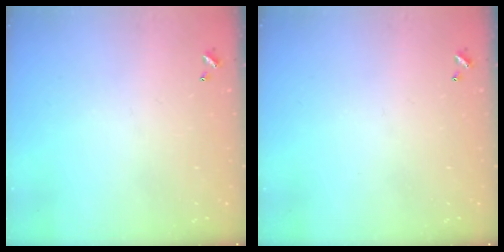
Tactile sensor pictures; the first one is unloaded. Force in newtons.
{"total": 0.0}